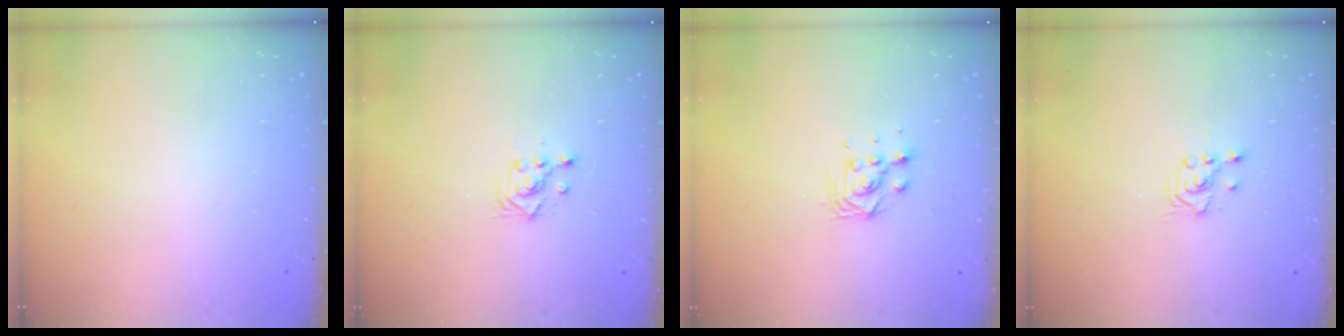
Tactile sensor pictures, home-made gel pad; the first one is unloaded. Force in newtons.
{"total": 2.3, "press": 2.3, "slide": 0.2}
{"total": 7.3, "press": 7.3, "slide": 0.4}
{"total": 2.5, "press": 2.4, "slide": 0.9}